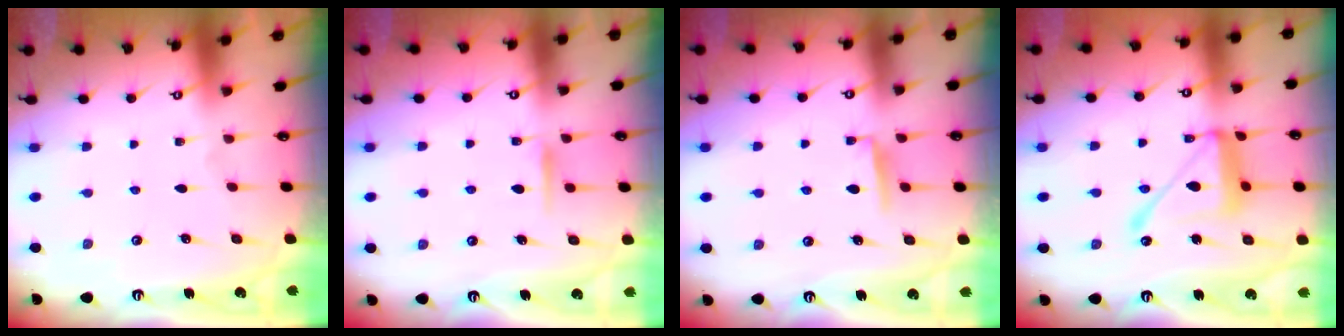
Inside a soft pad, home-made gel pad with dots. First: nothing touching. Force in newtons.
{"total": 7.1, "press": 7.0, "slide": 0.7}
{"total": 5.1, "press": 5.0, "slide": 0.6}
{"total": 14.1, "press": 14.1, "slide": 1.0}